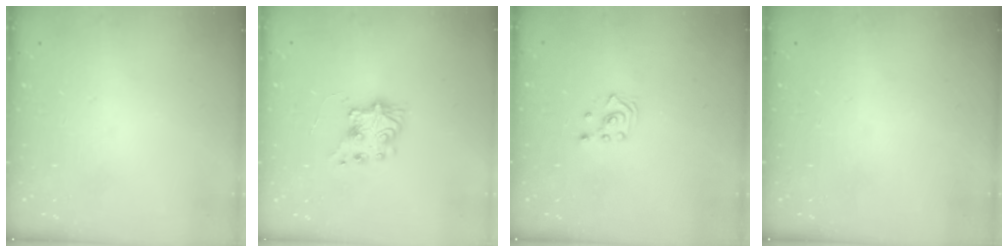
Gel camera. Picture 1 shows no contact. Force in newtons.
{"total": 7.8, "press": 7.8, "slide": 0.3}
{"total": 2.6, "press": 2.4, "slide": 0.9}
{"total": 0.0}